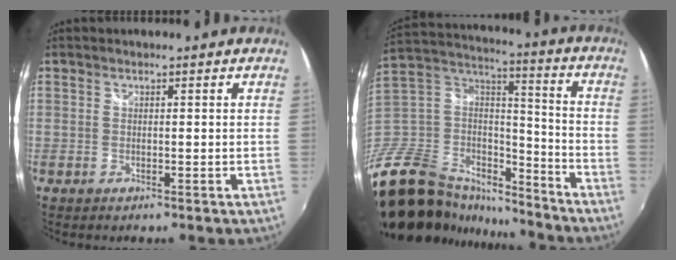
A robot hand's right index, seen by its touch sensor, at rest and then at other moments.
{"total": 30.5, "force": [-22.4, 14.9, 14.3], "torque": [-0.312, 0.021, -0.364]}